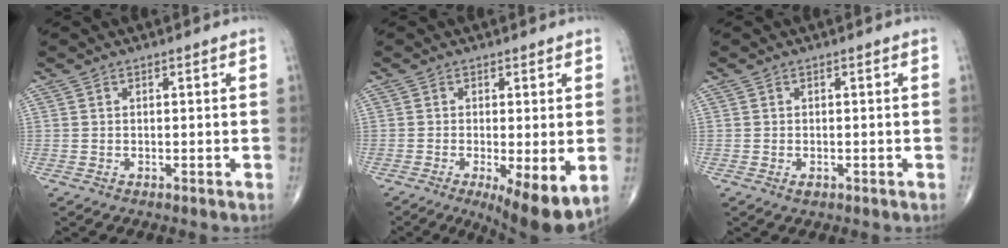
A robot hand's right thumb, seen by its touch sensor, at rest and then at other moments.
{"total": 9.9, "force": [-2.8, 2.8, 9.1], "torque": [-0.138, -0.023, -0.040]}
{"total": 1.0, "force": [-0.4, 0.6, 0.6], "torque": [-0.008, 0.002, -0.004]}